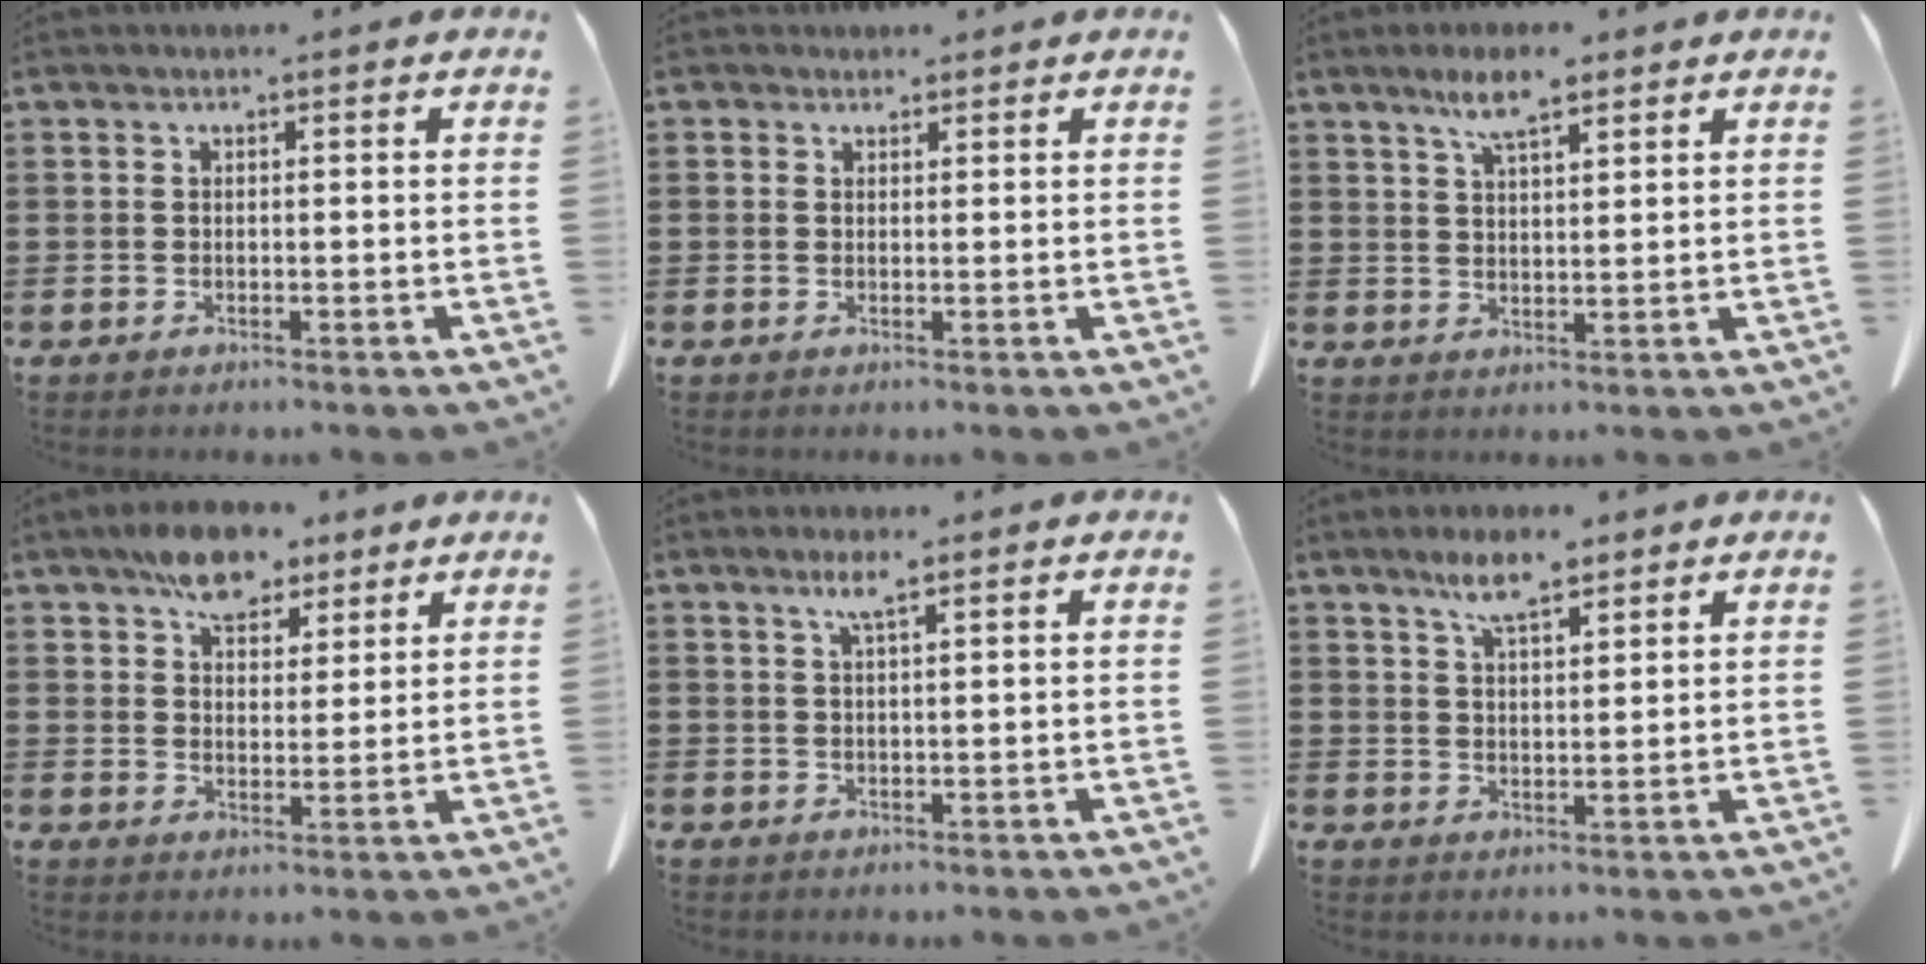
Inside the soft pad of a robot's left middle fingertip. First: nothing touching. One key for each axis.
{"total": 1.3, "fx": 1.1, "fy": 0.8, "fz": 0.1, "tx": 0.002, "ty": 0.000, "tz": 0.020}
{"total": 5.8, "fx": 3.9, "fy": 1.3, "fz": 4.1, "tx": -0.087, "ty": 0.002, "tz": 0.068}
{"total": 7.8, "fx": 6.0, "fy": 3.8, "fz": 3.2, "tx": -0.066, "ty": -0.006, "tz": 0.110}
{"total": 3.0, "fx": 2.0, "fy": 0.3, "fz": 2.2, "tx": -0.048, "ty": 0.003, "tz": 0.034}
{"total": 6.3, "fx": 4.5, "fy": 1.6, "fz": 4.1, "tx": -0.089, "ty": -0.001, "tz": 0.080}